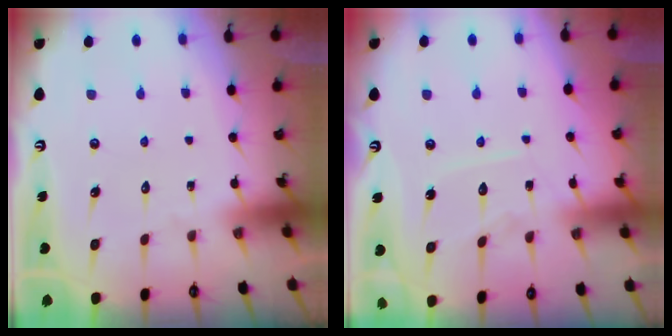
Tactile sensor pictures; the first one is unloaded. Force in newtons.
{"total": 7.2, "press": 7.2, "slide": 0.1}